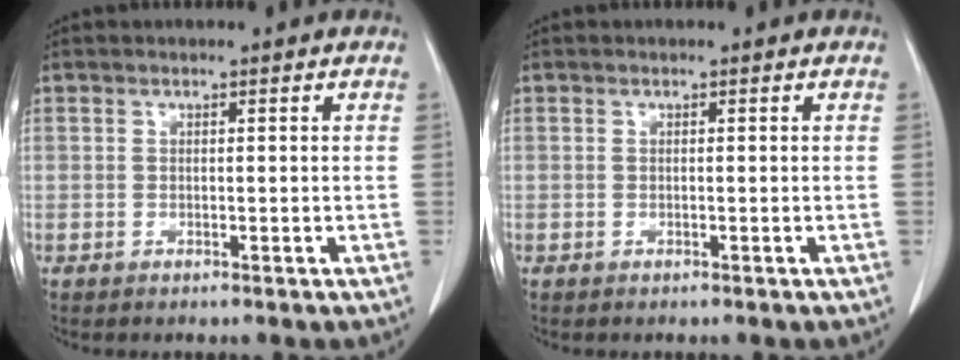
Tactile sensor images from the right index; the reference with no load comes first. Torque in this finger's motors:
{"motor_torque": [0.26, -0.02, 0.08, 0.01]}